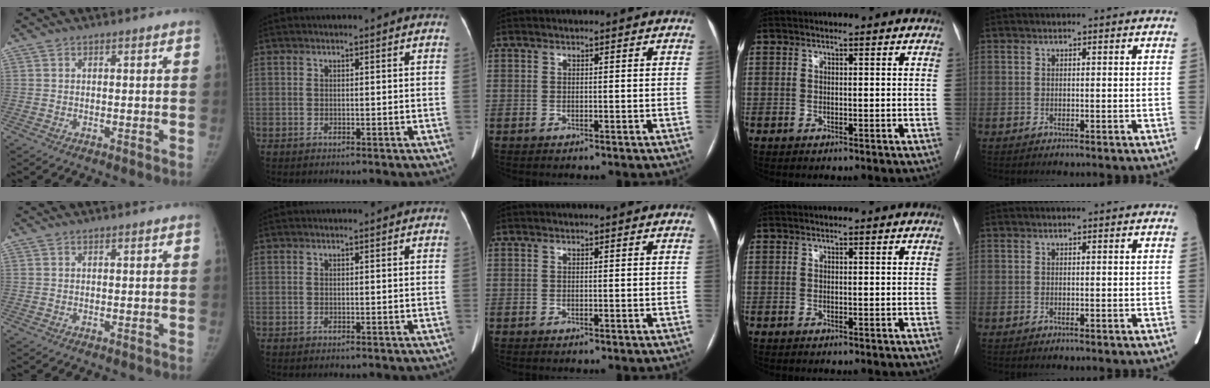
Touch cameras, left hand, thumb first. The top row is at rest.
{}